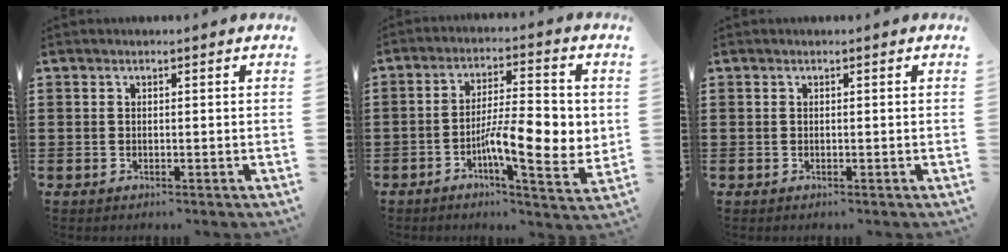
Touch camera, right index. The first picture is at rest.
{"total": 9.8, "force": [-1.7, 3.0, 9.2], "torque": [-0.148, -0.010, -0.030]}
{"total": 0.0}